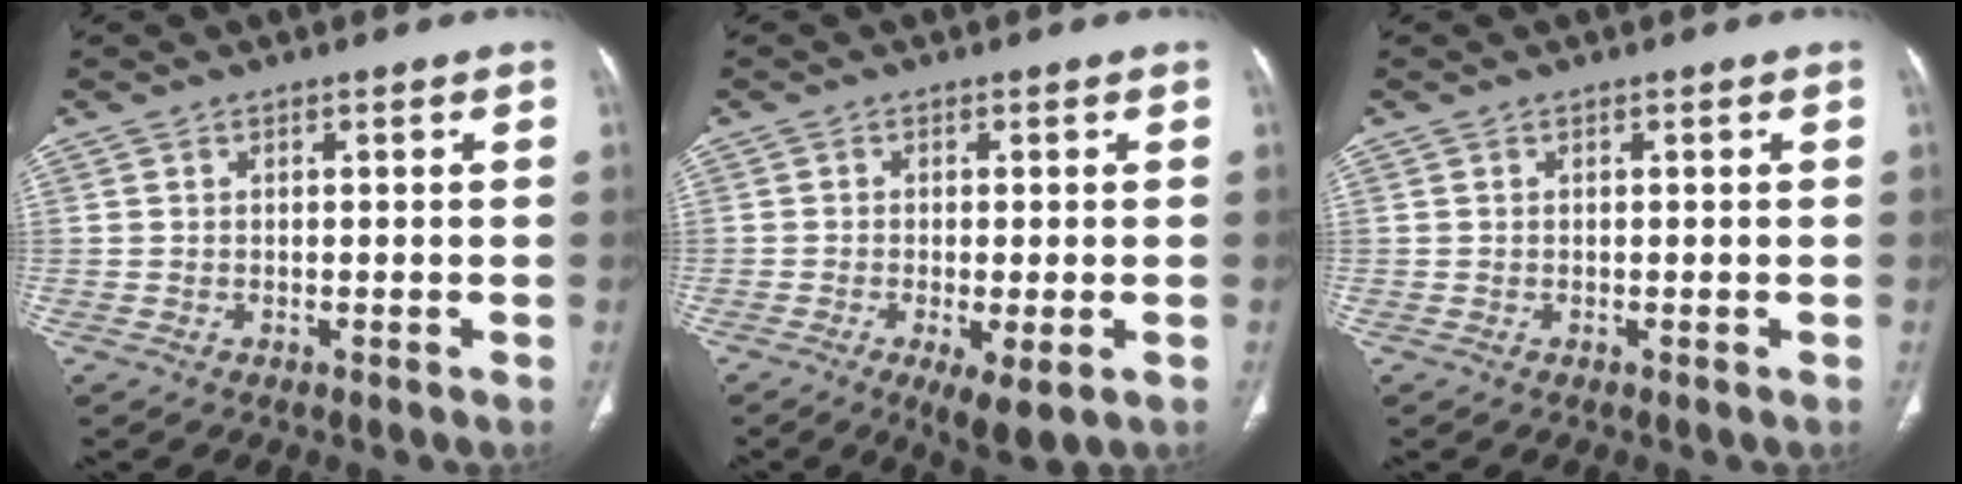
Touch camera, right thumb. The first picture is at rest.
{"total": 6.5, "force": [-2.6, 1.8, 5.8], "torque": [-0.096, -0.015, -0.038]}
{"total": 0.0}